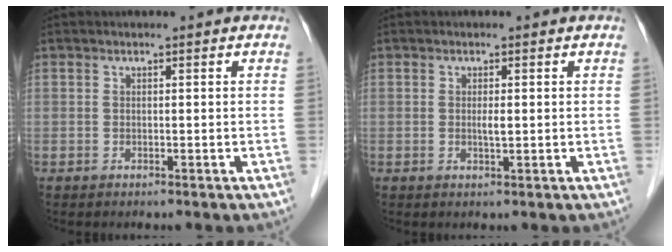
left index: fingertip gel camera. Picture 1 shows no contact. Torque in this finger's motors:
{"motor_torque": [0.14, 0.12, 0.02, 0.01]}